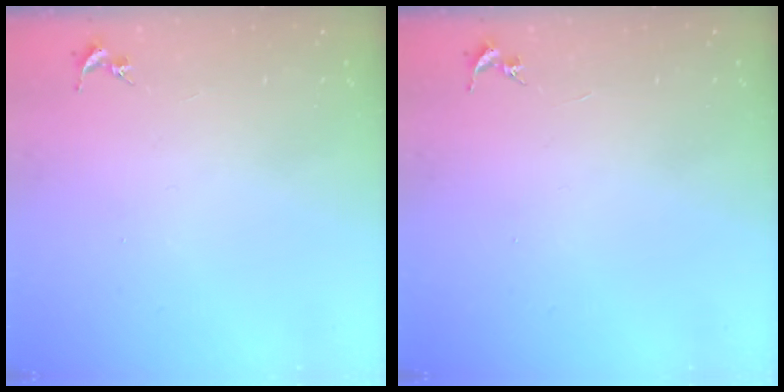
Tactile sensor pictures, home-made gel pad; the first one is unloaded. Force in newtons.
{"total": 0.0}